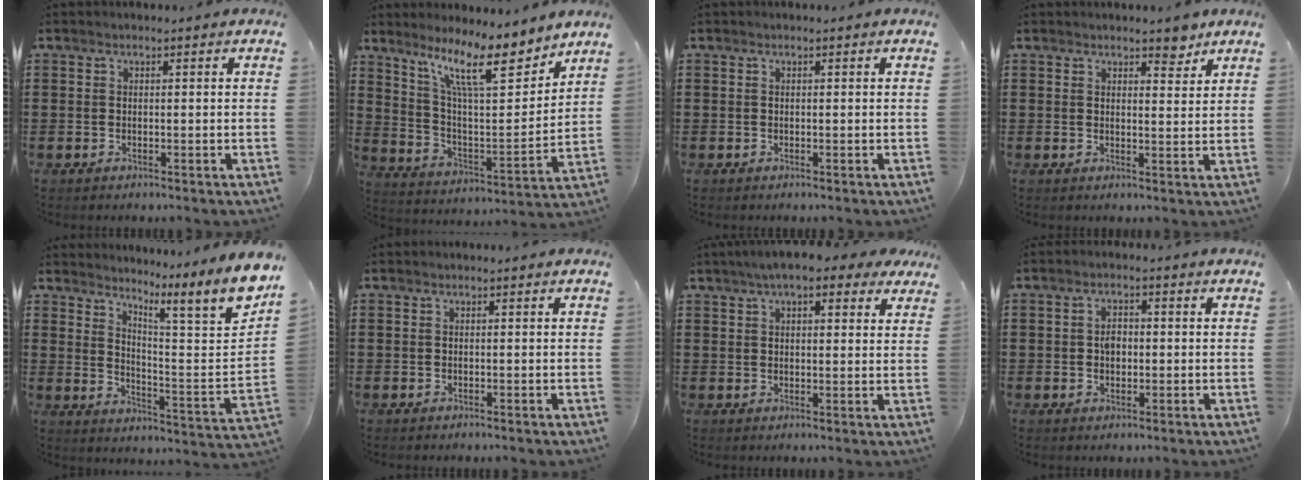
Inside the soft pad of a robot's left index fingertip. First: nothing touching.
{"total": 12.4, "force": [8.8, 2.6, 8.4], "torque": [-0.171, -0.039, 0.150]}
{"total": 0.0}
{"total": 3.8, "force": [3.2, 1.2, 1.5], "torque": [-0.018, -0.008, 0.056]}
{"total": 7.8, "force": [5.8, -0.7, 5.2], "torque": [-0.080, -0.072, 0.081]}
{"total": 0.0}
{"total": 6.6, "force": [4.9, 1.8, 4.1], "torque": [-0.076, -0.002, 0.084]}
{"total": 2.5, "force": [0.1, 1.6, 2.0], "torque": [-0.041, 0.007, -0.001]}